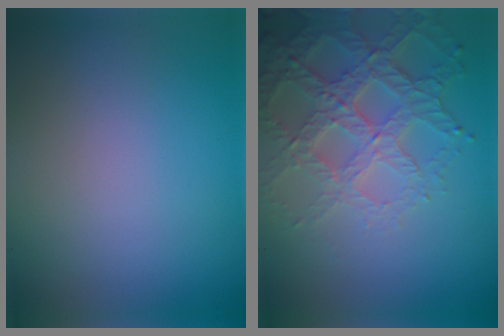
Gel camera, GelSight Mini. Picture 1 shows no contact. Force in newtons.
{"total": 5.9, "press": 4.7, "slide": 3.6}